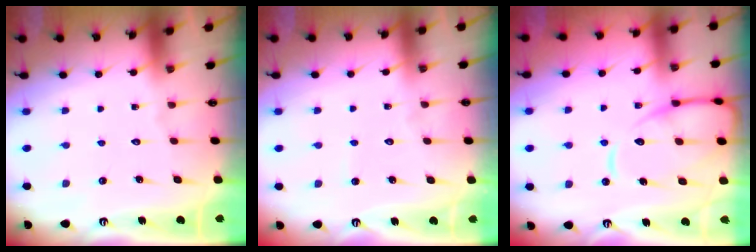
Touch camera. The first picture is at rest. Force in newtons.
{"total": 2.9, "press": 2.9, "slide": 0.3}
{"total": 12.2, "press": 12.1, "slide": 1.6}